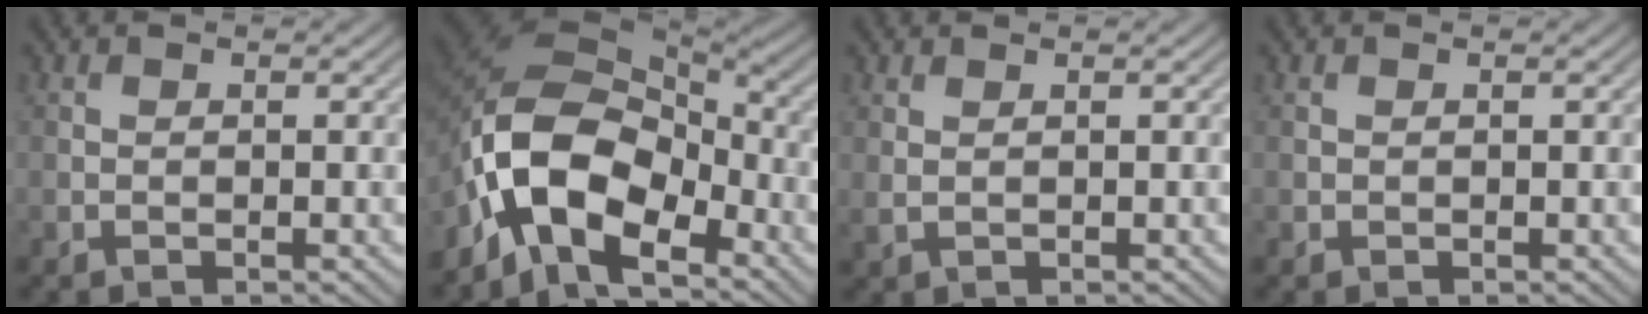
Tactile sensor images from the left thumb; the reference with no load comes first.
{"total": 12.5, "force": [-5.8, 6.4, 9.1], "torque": [-0.184, -0.003, -0.121]}
{"total": 1.0, "force": [0.4, 0.2, 0.8], "torque": [-0.022, 0.002, 0.010]}
{"total": 0.0}